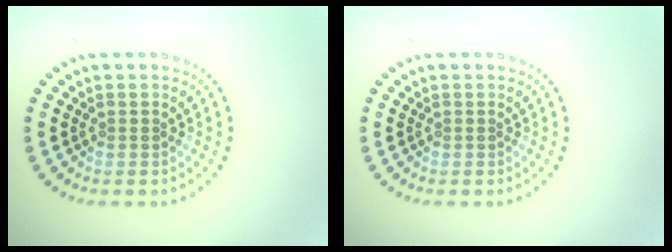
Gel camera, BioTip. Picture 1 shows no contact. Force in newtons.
{"total": 0.0}